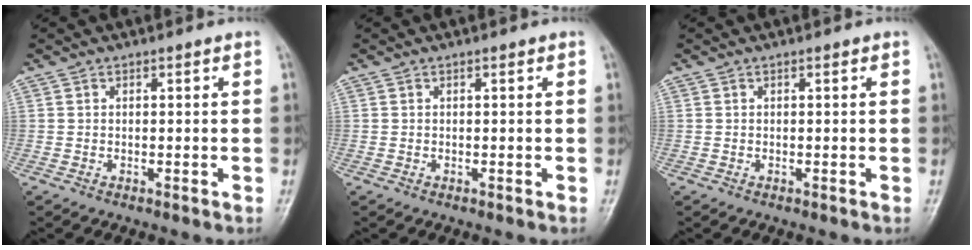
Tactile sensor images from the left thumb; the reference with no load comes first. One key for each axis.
{"total": 0.0}
{"total": 0.0}